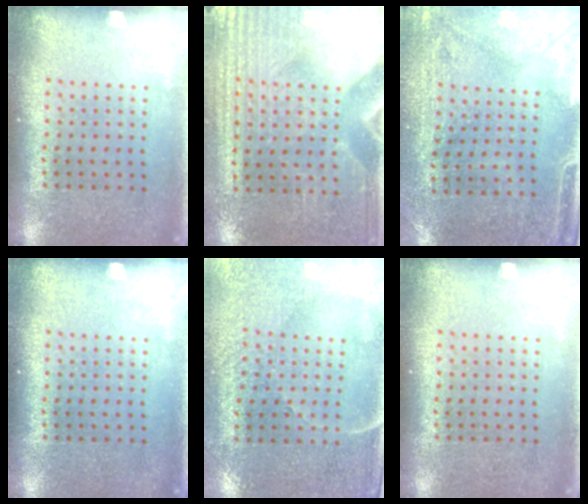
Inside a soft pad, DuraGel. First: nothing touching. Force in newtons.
{"total": 3.4, "press": 3.1, "slide": 1.4}
{"total": 3.0, "press": 2.4, "slide": 1.7}
{"total": 0.0}
{"total": 3.3, "press": 3.0, "slide": 1.3}
{"total": 0.0}